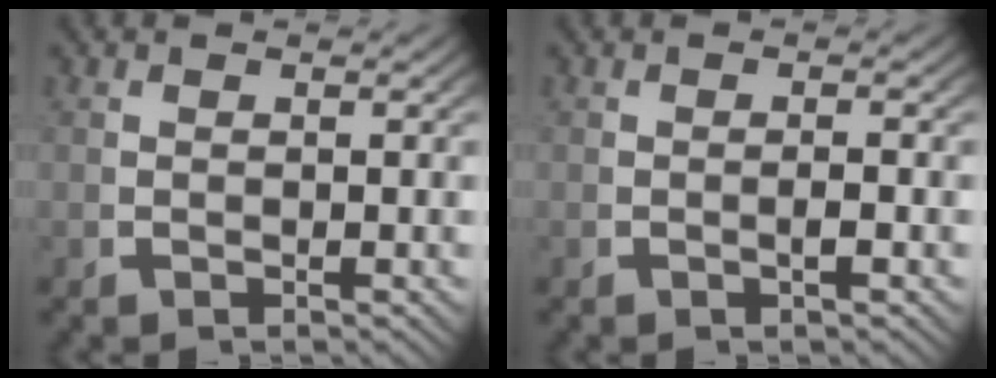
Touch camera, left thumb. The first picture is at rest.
{"total": 1.0, "force": [-0.2, 0.3, 1.0], "torque": [-0.017, 0.003, -0.006]}